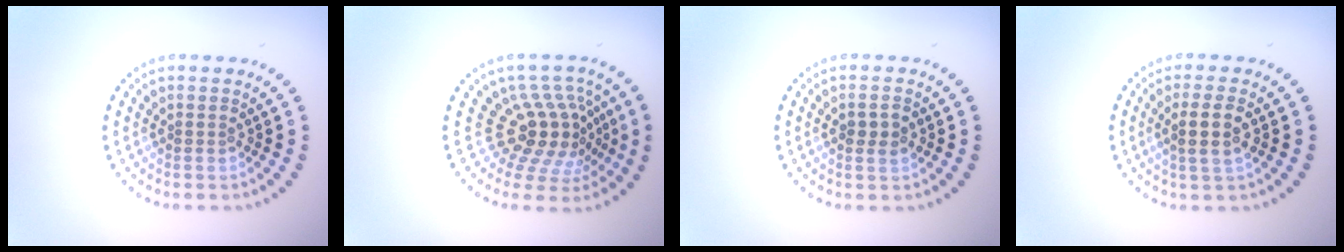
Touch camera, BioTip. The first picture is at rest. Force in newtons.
{"total": 5.2, "press": 3.6, "slide": 3.8}
{"total": 1.6, "press": 1.6, "slide": 0.3}
{"total": 2.7, "press": 2.5, "slide": 1.1}